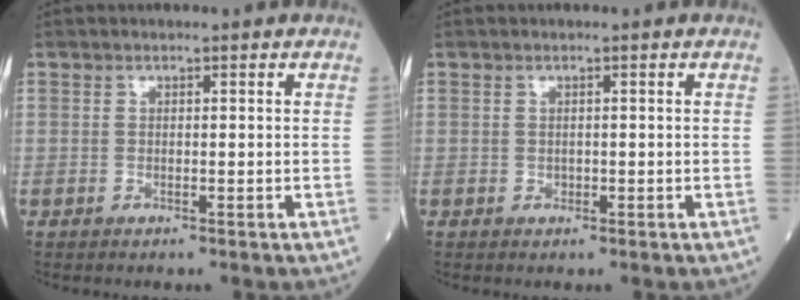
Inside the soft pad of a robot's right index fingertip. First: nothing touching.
{"total": 0.6, "force": [-0.1, 0.5, 0.2], "torque": [-0.002, 0.002, -0.004]}